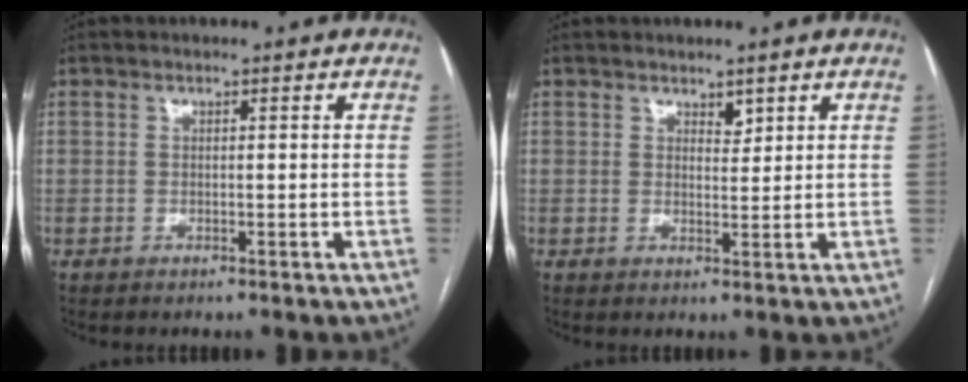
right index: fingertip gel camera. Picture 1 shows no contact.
{"total": 1.8, "force": [1.3, 0.9, 0.9], "torque": [-0.012, -0.002, 0.022]}